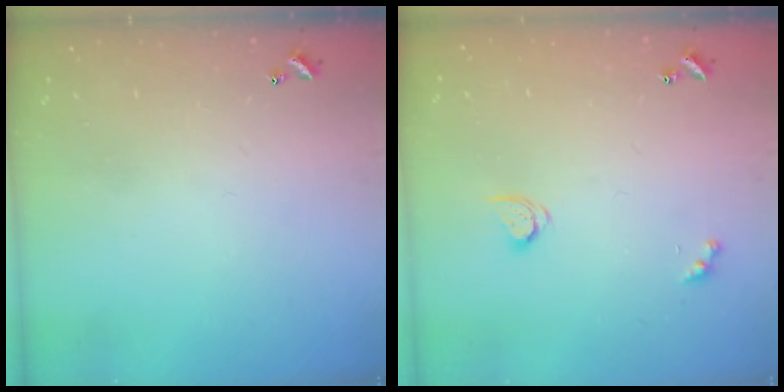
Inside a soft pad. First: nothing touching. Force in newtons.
{"total": 2.7, "press": 2.7, "slide": 0.5}